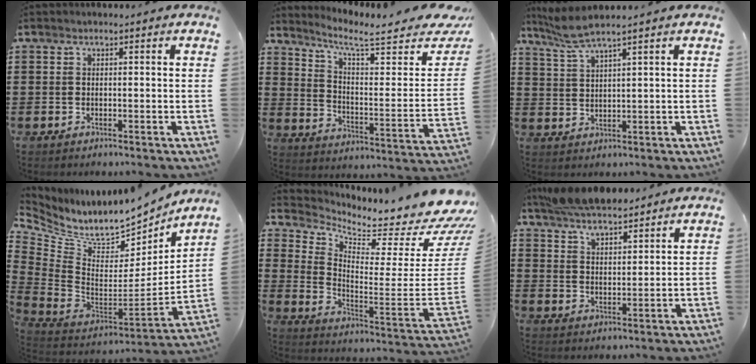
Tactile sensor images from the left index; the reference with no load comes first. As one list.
[{"total": 7.2, "force": [5.9, 1.1, 3.9], "torque": [-0.089, -0.046, 0.093]}, {"total": 4.5, "force": [3.6, 0.0, 2.8], "torque": [-0.063, -0.007, 0.064]}, {"total": 8.9, "force": [7.9, 2.3, 3.4], "torque": [-0.104, -0.078, 0.135]}, {"total": 5.9, "force": [5.3, 0.9, 2.4], "torque": [-0.056, -0.073, 0.079]}, {"total": 7.1, "force": [6.6, 1.8, 2.0], "torque": [-0.062, -0.010, 0.125]}]